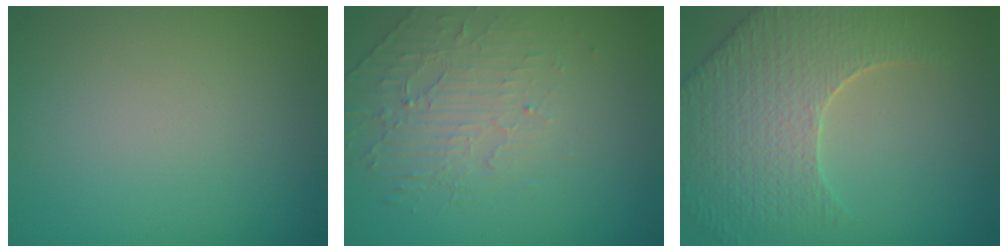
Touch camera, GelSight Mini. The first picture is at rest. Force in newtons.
{"total": 2.2, "press": 1.5, "slide": 1.7}
{"total": 7.5, "press": 5.7, "slide": 4.9}